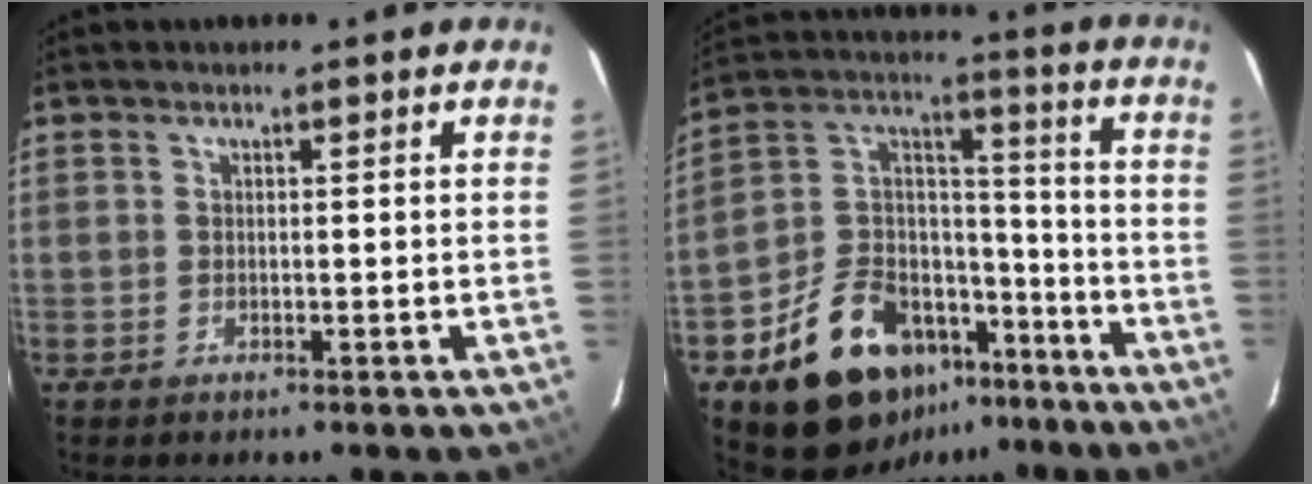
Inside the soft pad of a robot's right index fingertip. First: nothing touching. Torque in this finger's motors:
{"motor_torque": [1.53, -0.61, 0.79, 0.15]}